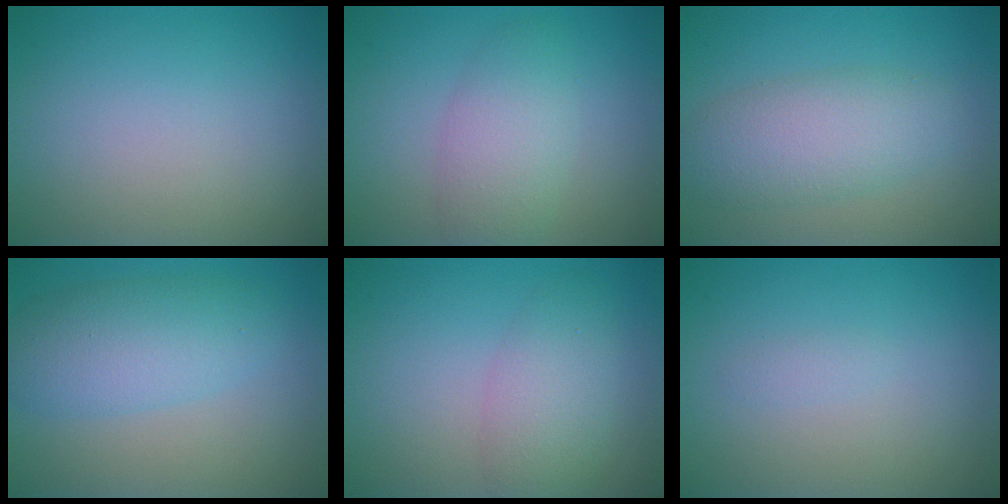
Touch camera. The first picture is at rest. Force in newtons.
{"total": 3.8, "press": 3.8, "slide": 0.1}
{"total": 4.9, "press": 4.9, "slide": 0.0}
{"total": 5.1, "press": 5.1, "slide": 0.1}
{"total": 3.6, "press": 3.6, "slide": 0.2}
{"total": 0.6, "press": 0.6, "slide": 0.1}